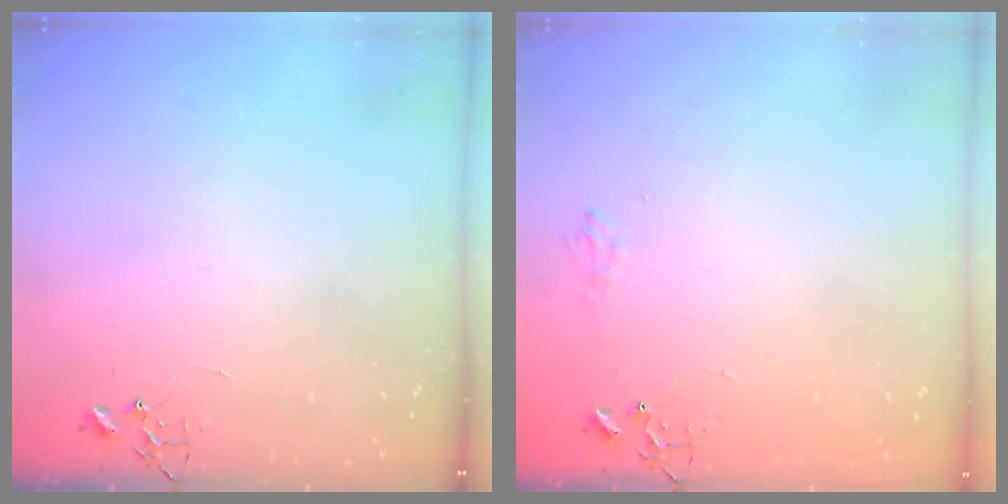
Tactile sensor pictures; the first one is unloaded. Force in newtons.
{"total": 6.6, "press": 6.6, "slide": 0.8}